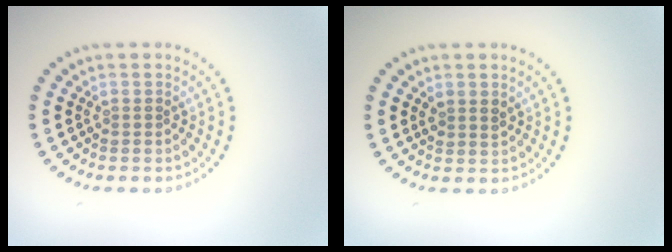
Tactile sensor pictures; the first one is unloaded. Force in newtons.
{"total": 1.2, "press": 1.0, "slide": 0.5}